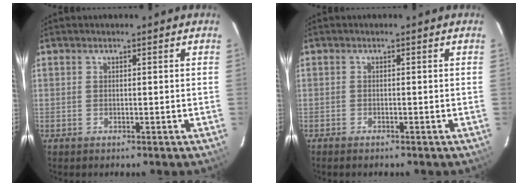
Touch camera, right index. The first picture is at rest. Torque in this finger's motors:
{"motor_torque": [0.36, -0.19, 0.12, 0.01]}